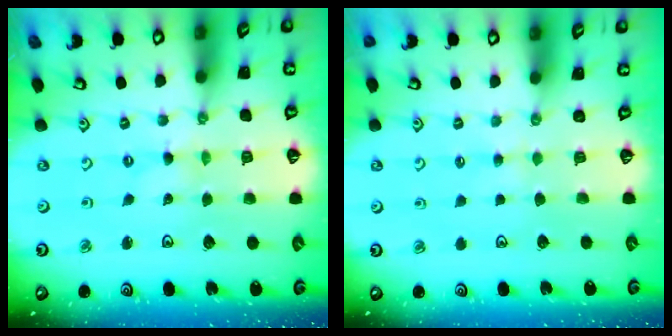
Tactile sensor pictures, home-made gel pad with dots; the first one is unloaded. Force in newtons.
{"total": 1.5, "press": 1.5, "slide": 0.4}